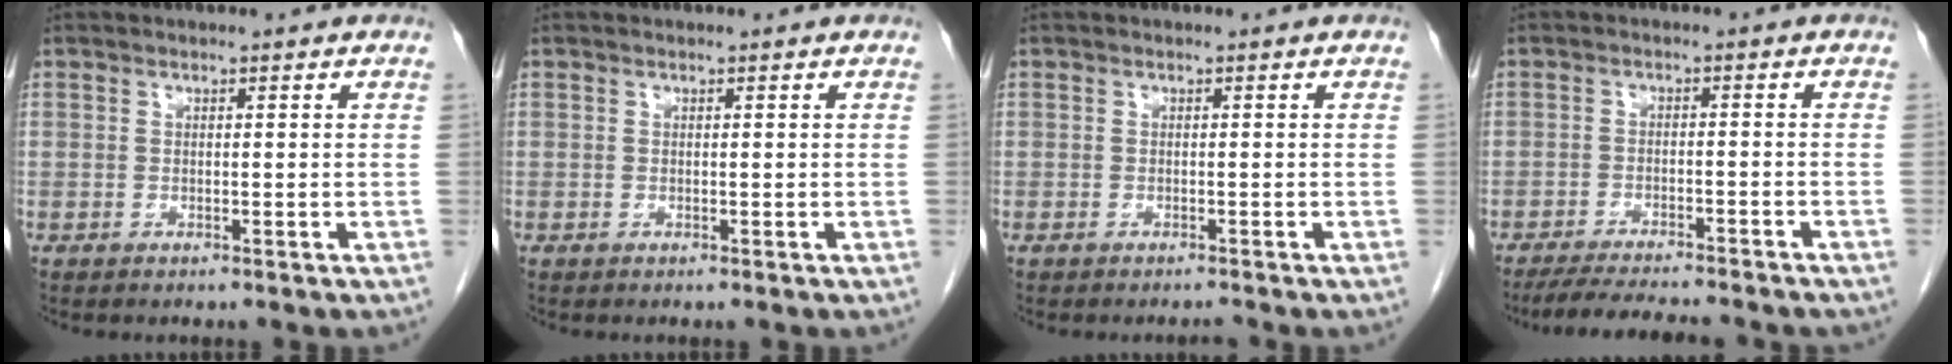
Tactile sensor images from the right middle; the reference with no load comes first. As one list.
[{"total": 0.0}, {"total": 0.7, "force": [-0.6, 0.0, 0.2], "torque": [-0.007, -0.002, -0.008]}, {"total": 12.4, "force": [-10.9, 1.8, 5.6], "torque": [-0.080, -0.013, -0.150]}]